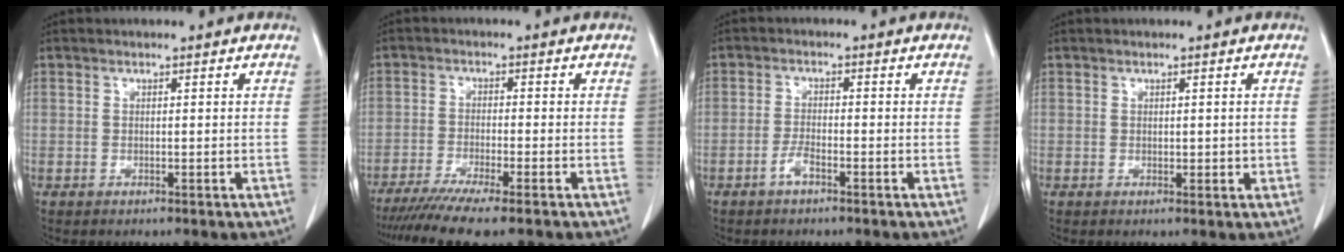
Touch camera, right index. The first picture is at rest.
{"total": 9.5, "force": [-7.6, -0.3, 5.7], "torque": [-0.085, -0.023, -0.122]}
{"total": 2.2, "force": [-1.4, 0.4, 1.7], "torque": [-0.032, 0.003, -0.027]}
{"total": 1.4, "force": [0.0, 0.9, 1.1], "torque": [-0.014, -0.001, 0.004]}